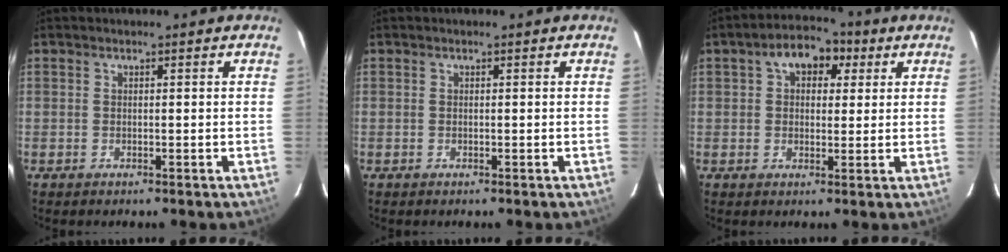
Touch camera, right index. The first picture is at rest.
{"total": 0.0}
{"total": 7.7, "force": [3.0, 5.1, 4.9], "torque": [-0.077, 0.029, 0.044]}